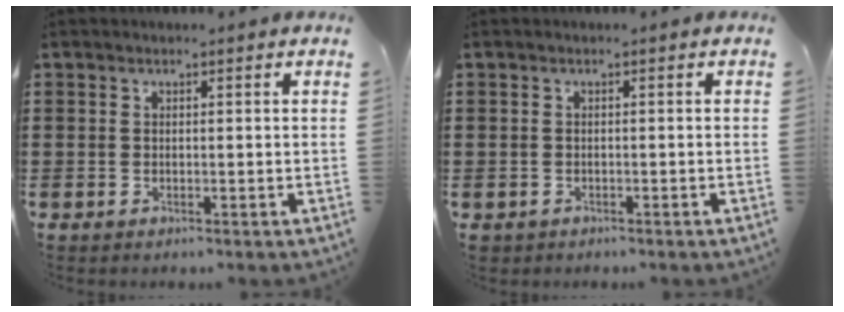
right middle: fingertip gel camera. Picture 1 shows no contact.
{"total": 0.7, "force": [-0.6, 0.3, -0.1], "torque": [-0.002, 0.000, -0.014]}